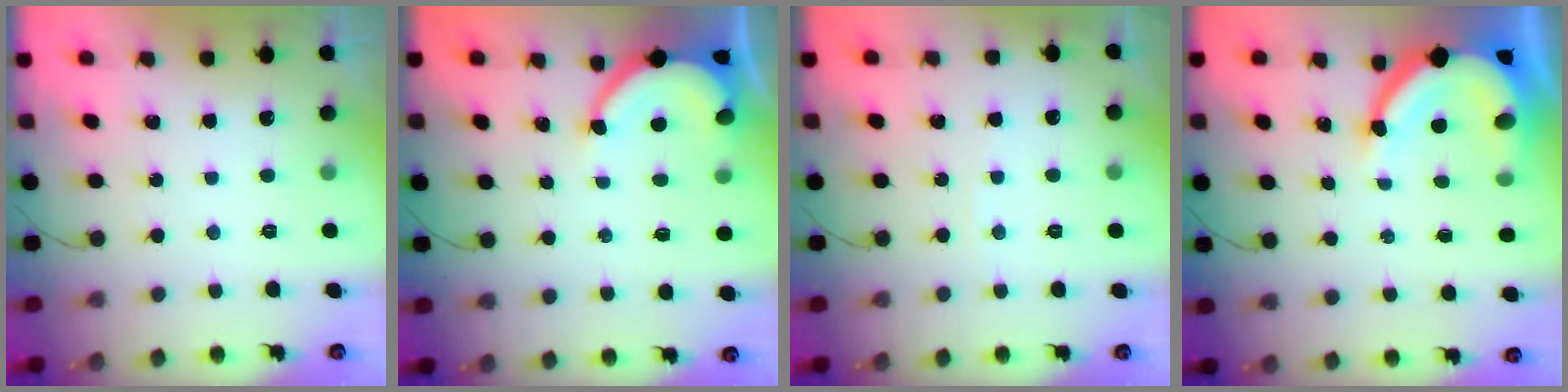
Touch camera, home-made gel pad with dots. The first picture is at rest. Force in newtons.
{"total": 6.9, "press": 6.8, "slide": 0.7}
{"total": 2.4, "press": 2.3, "slide": 0.3}
{"total": 12.5, "press": 12.4, "slide": 1.5}